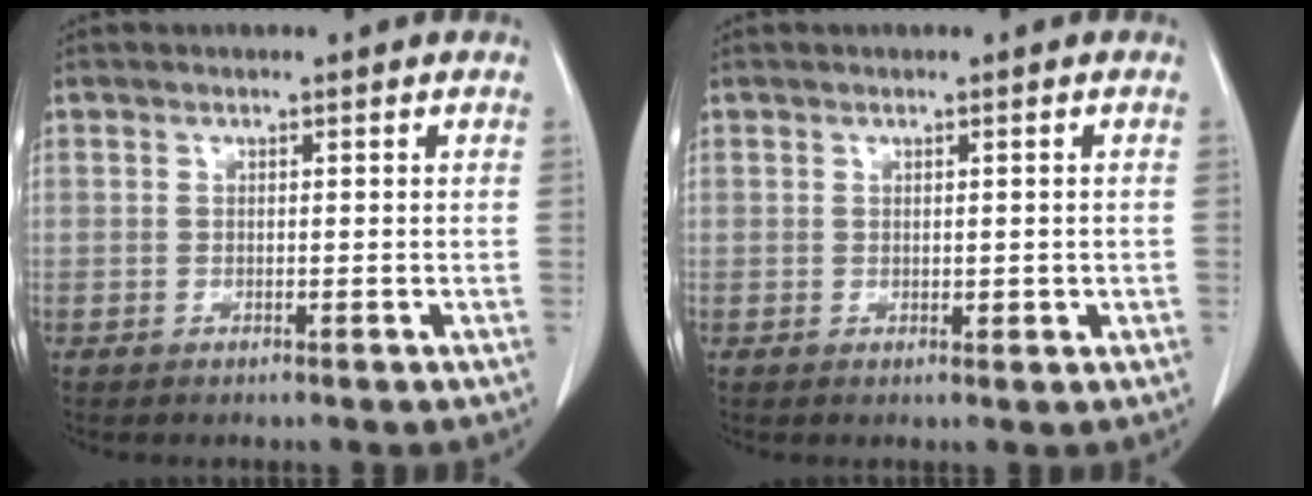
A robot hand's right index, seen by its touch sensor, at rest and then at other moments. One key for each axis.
{"total": 1.3, "fx": -0.1, "fy": 0.7, "fz": 1.1, "tx": -0.015, "ty": -0.002, "tz": 0.002}